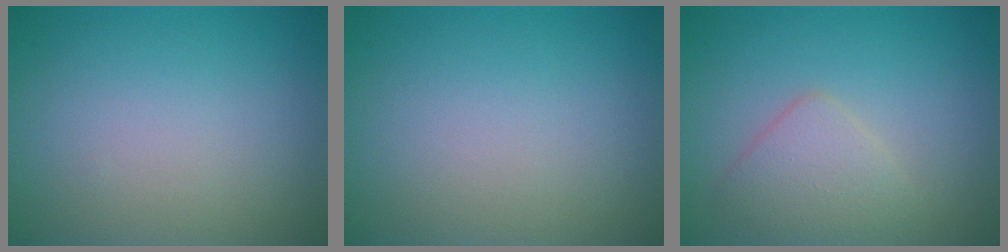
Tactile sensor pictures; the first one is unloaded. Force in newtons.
{"total": 0.0}
{"total": 3.0, "press": 3.0, "slide": 0.1}